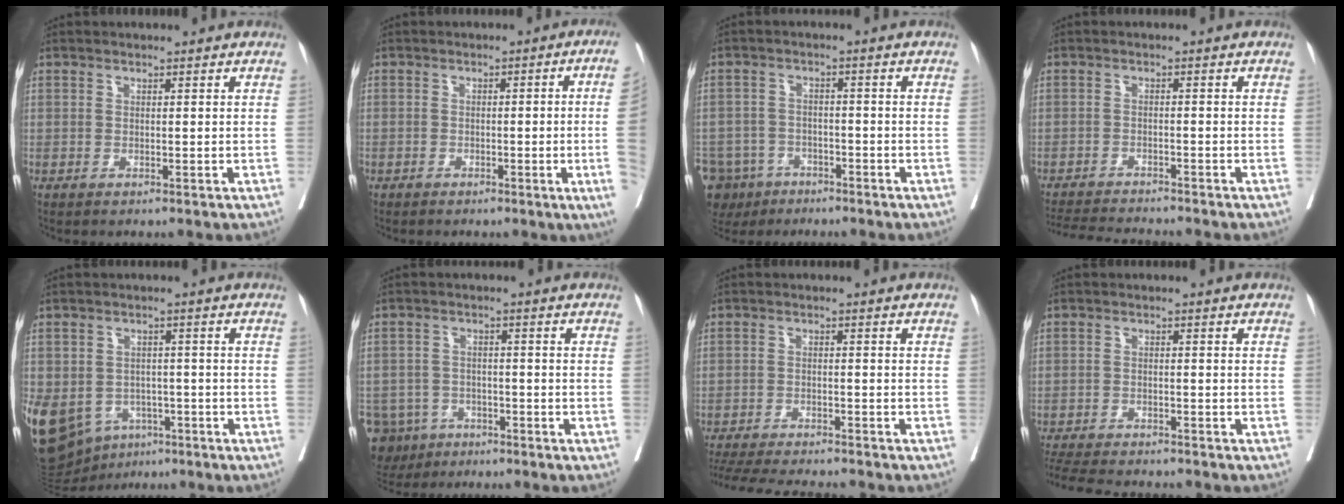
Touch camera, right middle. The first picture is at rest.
{"total": 8.1, "force": [-1.5, -1.9, 7.8], "torque": [-0.079, -0.010, -0.023]}
{"total": 11.1, "force": [-7.3, 7.9, 2.8], "torque": [-0.079, -0.003, -0.112]}
{"total": 7.9, "force": [-7.6, 0.0, 2.3], "torque": [-0.031, -0.009, -0.122]}
{"total": 24.1, "force": [-10.2, 18.8, 11.1], "torque": [-0.351, -0.014, -0.141]}
{"total": 9.6, "force": [-6.2, 7.0, 2.1], "torque": [-0.055, -0.001, -0.095]}
{"total": 14.0, "force": [-12.7, 1.8, 5.6], "torque": [-0.102, -0.021, -0.183]}
{"total": 11.4, "force": [-10.4, 1.9, 4.3], "torque": [-0.074, -0.013, -0.151]}